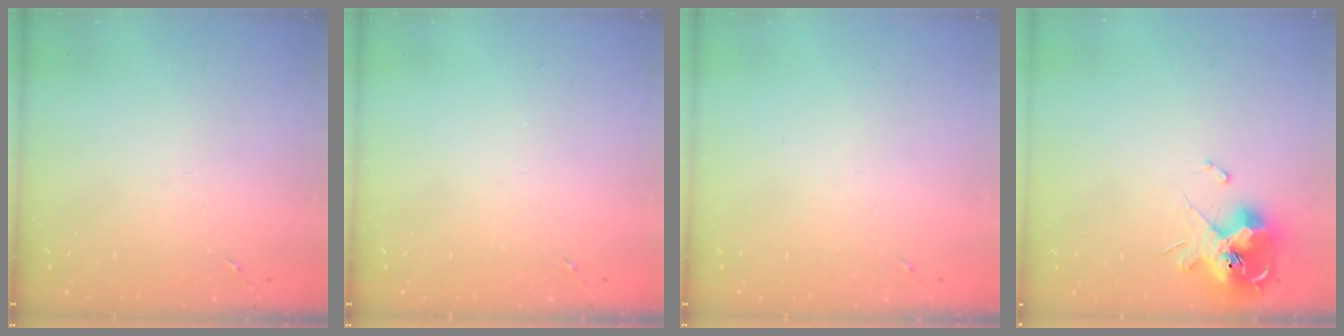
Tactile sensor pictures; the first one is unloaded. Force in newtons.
{"total": 0.0}
{"total": 0.0}
{"total": 13.9, "press": 13.8, "slide": 1.9}